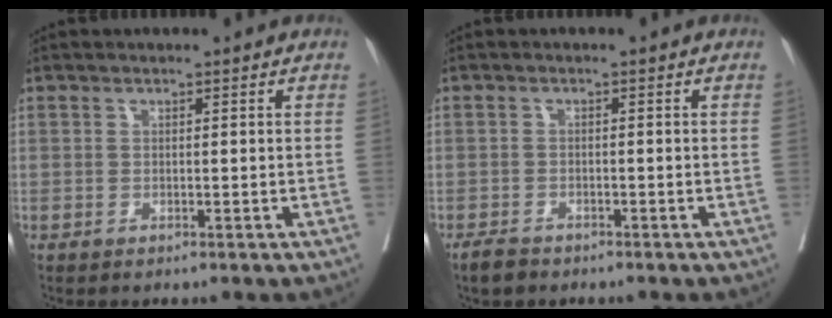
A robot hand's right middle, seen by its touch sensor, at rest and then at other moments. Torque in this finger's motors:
{"motor_torque": [0.42, -0.41, 0.02, 0.01]}